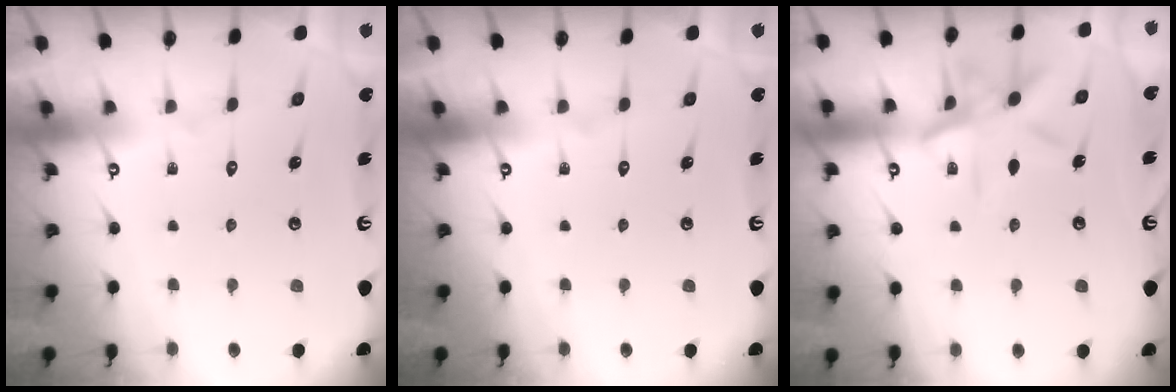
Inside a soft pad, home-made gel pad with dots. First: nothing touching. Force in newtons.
{"total": 0.0}
{"total": 9.7, "press": 9.7, "slide": 0.6}